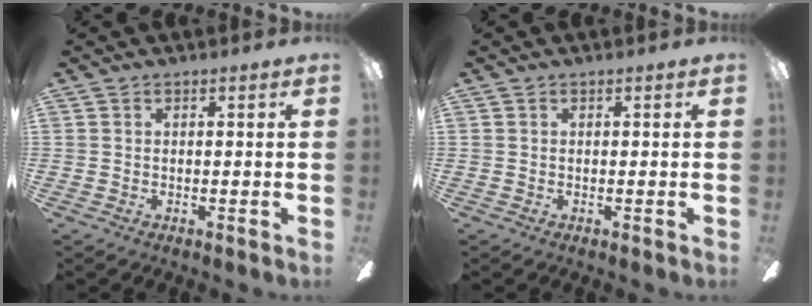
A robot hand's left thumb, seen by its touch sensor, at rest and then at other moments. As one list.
[{"total": 0.0}]